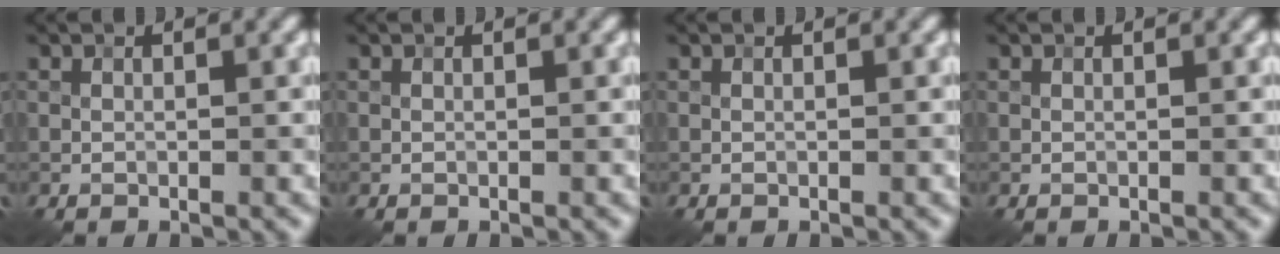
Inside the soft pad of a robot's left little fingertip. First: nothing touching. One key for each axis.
{"total": 0.0}
{"total": 0.0}
{"total": 0.0}